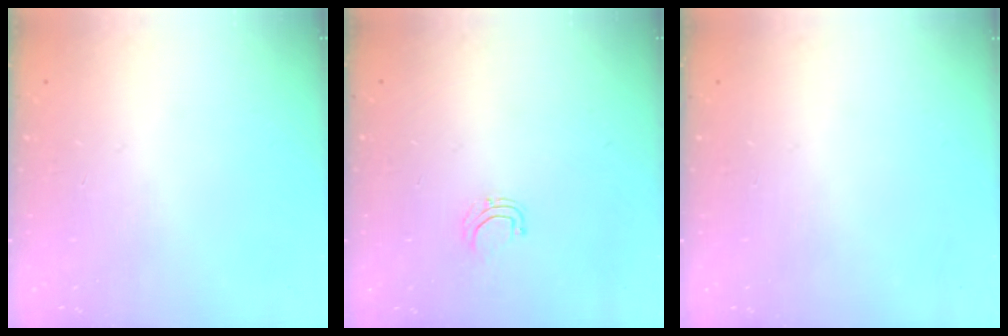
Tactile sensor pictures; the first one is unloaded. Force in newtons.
{"total": 3.8, "press": 3.8, "slide": 0.2}
{"total": 0.0}